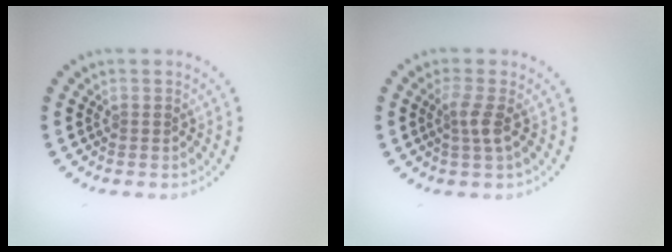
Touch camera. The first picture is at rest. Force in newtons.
{"total": 1.7, "press": 1.3, "slide": 1.1}